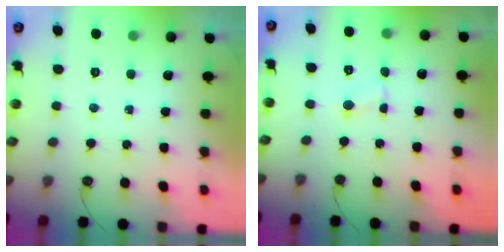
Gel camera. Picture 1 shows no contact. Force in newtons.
{"total": 1.1, "press": 1.0, "slide": 0.3}